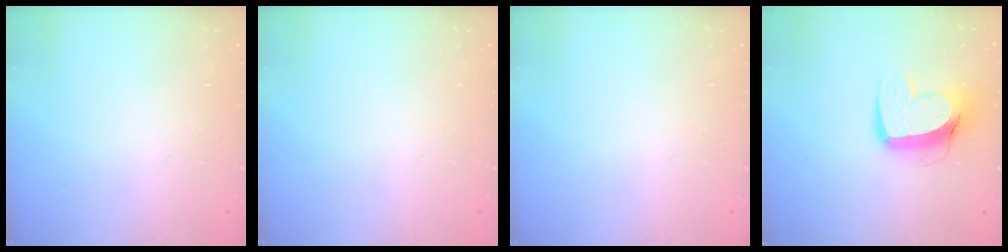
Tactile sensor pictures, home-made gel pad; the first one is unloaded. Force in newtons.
{"total": 0.0}
{"total": 0.0}
{"total": 11.6, "press": 11.5, "slide": 1.3}